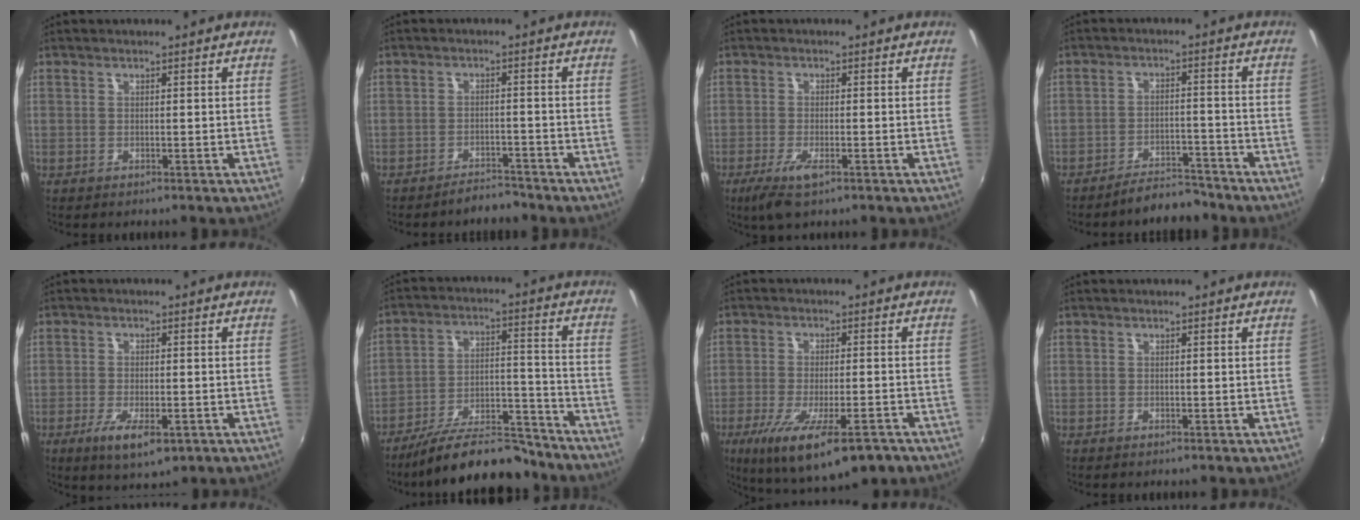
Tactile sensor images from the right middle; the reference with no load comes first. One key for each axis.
{"total": 3.6, "fx": -3.4, "fy": 0.8, "fz": 0.6, "tx": -0.021, "ty": 0.005, "tz": -0.050}
{"total": 5.1, "fx": -2.9, "fy": 1.3, "fz": 3.9, "tx": -0.091, "ty": -0.016, "tz": -0.054}
{"total": 6.2, "fx": -5.8, "fy": 1.4, "fz": 1.8, "tx": -0.049, "ty": 0.013, "tz": -0.082}
{"total": 7.2, "fx": -3.5, "fy": 2.4, "fz": 5.8, "tx": -0.121, "ty": -0.023, "tz": -0.057}
{"total": 18.5, "fx": -15.7, "fy": 4.9, "fz": 8.3, "tx": -0.149, "ty": 0.006, "tz": -0.229}
{"total": 16.0, "fx": -9.6, "fy": 4.2, "fz": 12.2, "tx": -0.225, "ty": -0.056, "tz": -0.145}
{"total": 0.0}